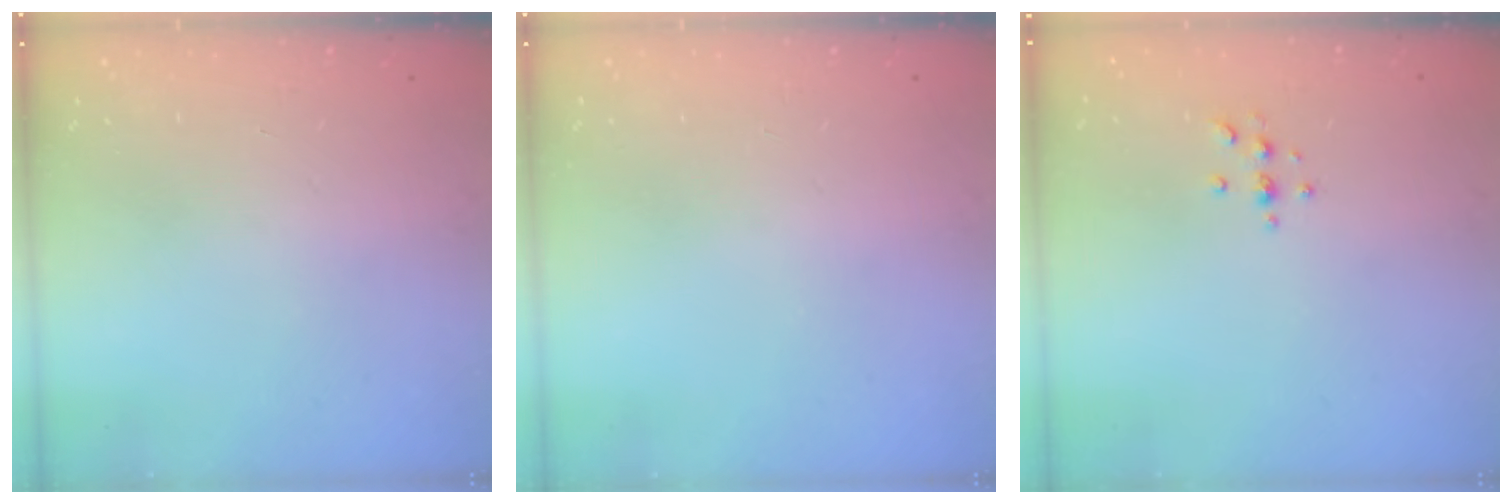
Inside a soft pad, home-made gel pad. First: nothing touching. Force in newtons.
{"total": 0.0}
{"total": 2.9, "press": 2.9, "slide": 0.4}